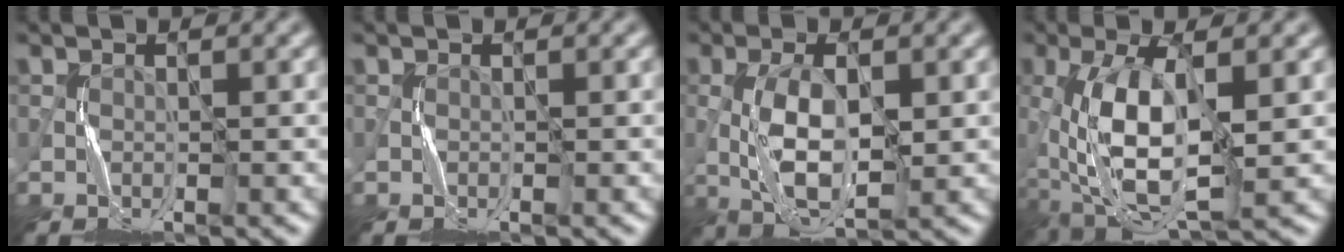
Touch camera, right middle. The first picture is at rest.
{"total": 0.0}
{"total": 6.3, "force": [-0.4, 2.5, 5.7], "torque": [-0.120, 0.001, -0.004]}
{"total": 10.3, "force": [-0.3, 4.5, 9.2], "torque": [-0.190, -0.003, -0.006]}